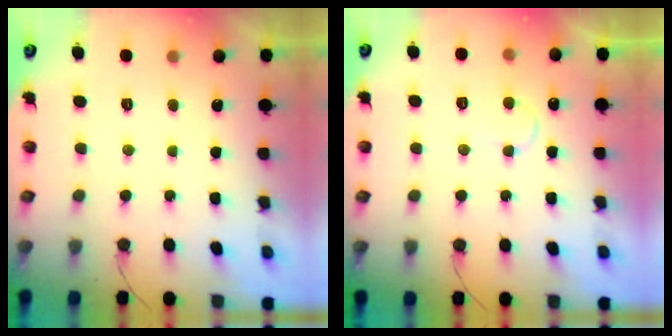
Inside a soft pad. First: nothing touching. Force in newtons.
{"total": 6.6, "press": 6.6, "slide": 0.6}